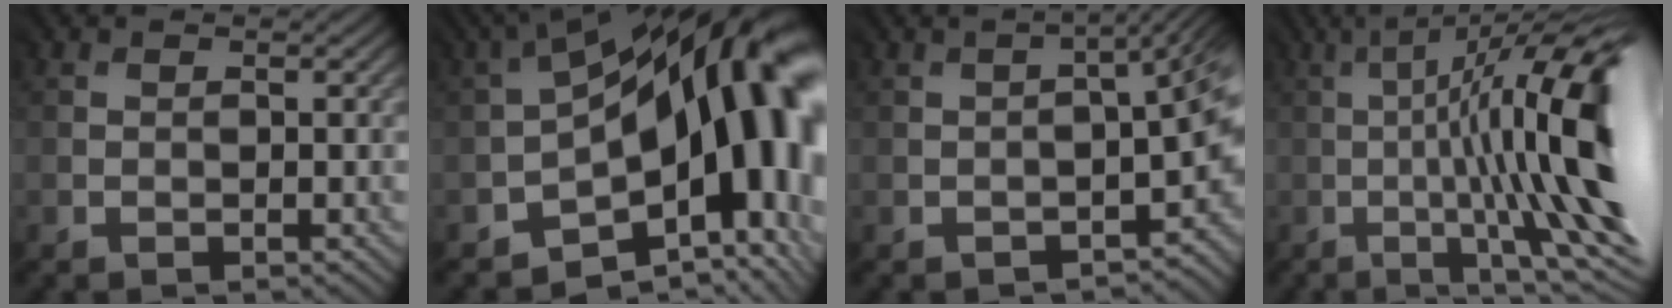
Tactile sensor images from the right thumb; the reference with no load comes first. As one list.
[{"total": 16.9, "force": [-1.4, 9.2, 14.0], "torque": [-0.176, -0.016, -0.009]}, {"total": 6.0, "force": [-2.9, 1.6, 5.0], "torque": [-0.058, -0.015, -0.036]}, {"total": 17.2, "force": [-0.4, 4.0, 16.7], "torque": [-0.231, 0.023, 0.002]}]